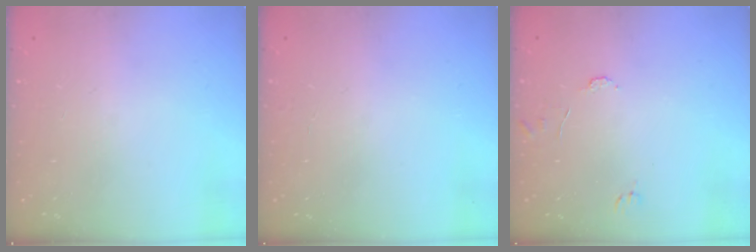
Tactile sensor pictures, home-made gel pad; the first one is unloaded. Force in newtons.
{"total": 1.8, "press": 1.8, "slide": 0.1}
{"total": 7.2, "press": 7.1, "slide": 0.7}